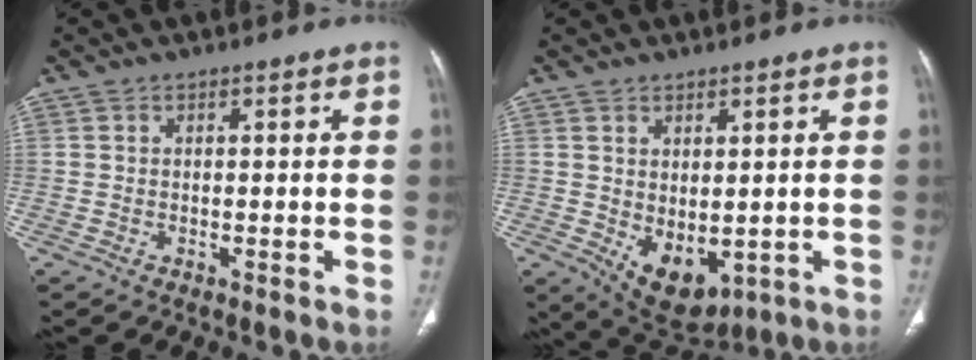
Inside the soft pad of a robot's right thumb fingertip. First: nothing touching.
{"total": 8.7, "force": [-1.2, 5.1, 6.9], "torque": [-0.091, -0.009, 0.009]}